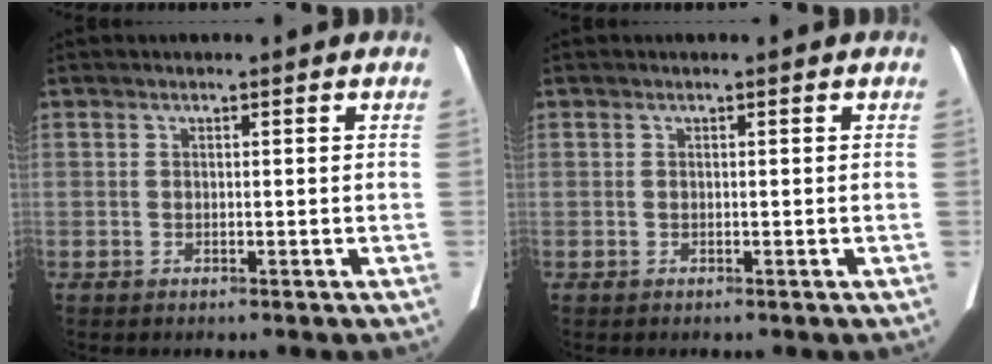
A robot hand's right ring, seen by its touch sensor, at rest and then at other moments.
{"total": 0.0}